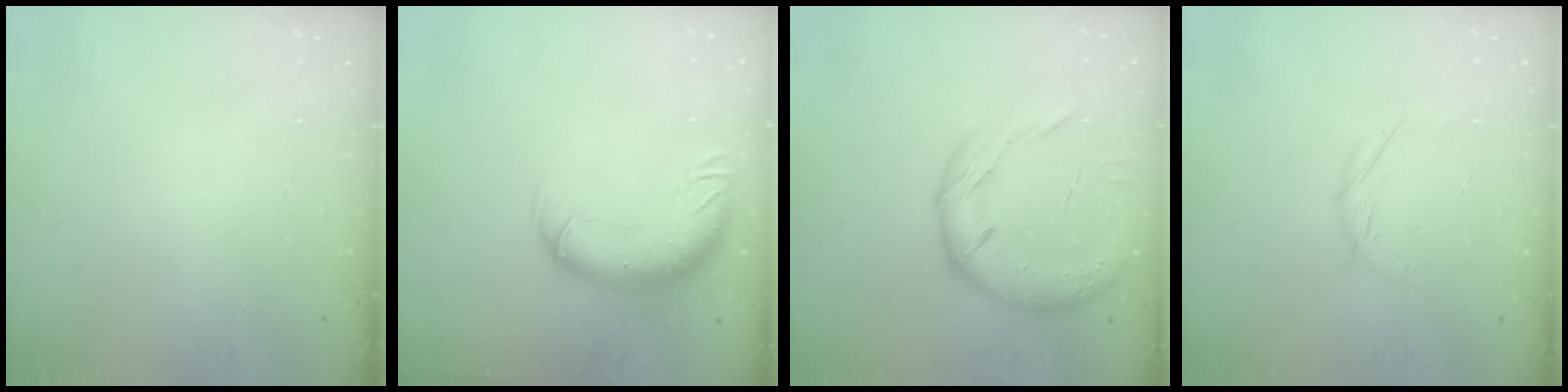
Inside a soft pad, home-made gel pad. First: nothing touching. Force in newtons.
{"total": 13.0, "press": 12.6, "slide": 3.4}
{"total": 17.2, "press": 16.9, "slide": 3.1}
{"total": 4.8, "press": 4.7, "slide": 1.1}